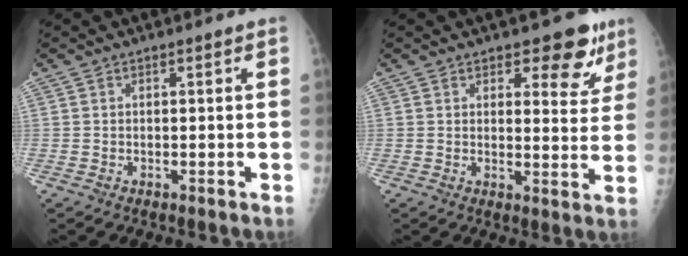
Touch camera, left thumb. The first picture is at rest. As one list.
[{"total": 8.2, "force": [5.3, 3.9, 4.8], "torque": [-0.018, -0.029, 0.067]}]